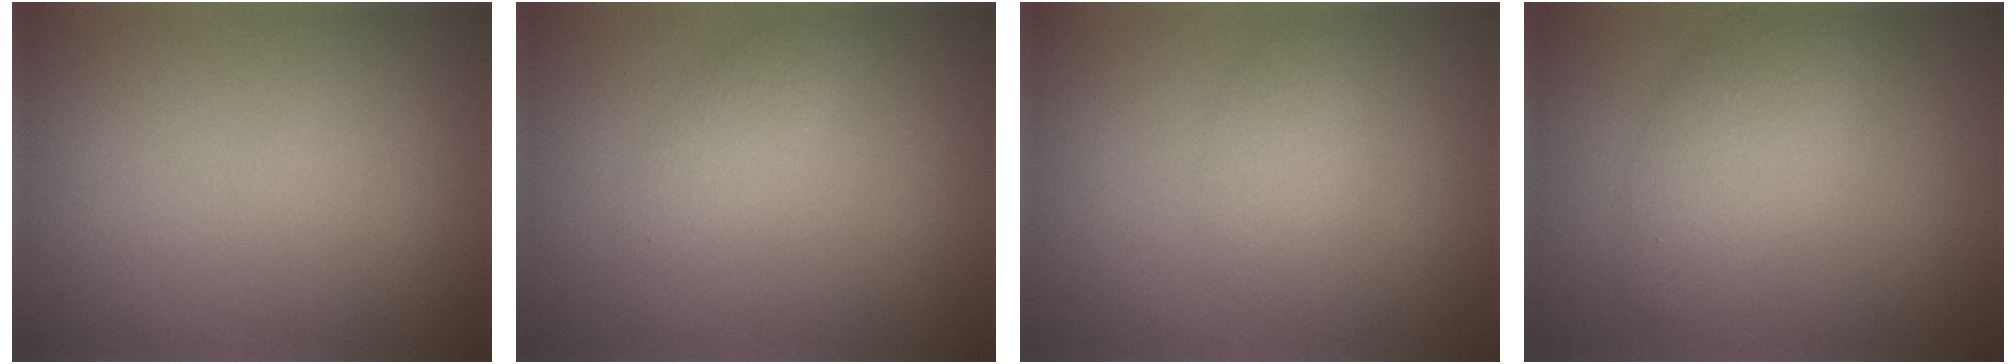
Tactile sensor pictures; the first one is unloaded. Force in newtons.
{"total": 1.6, "press": 1.6, "slide": 0.1}
{"total": 1.4, "press": 1.4, "slide": 0.1}
{"total": 3.7, "press": 3.7, "slide": 0.1}